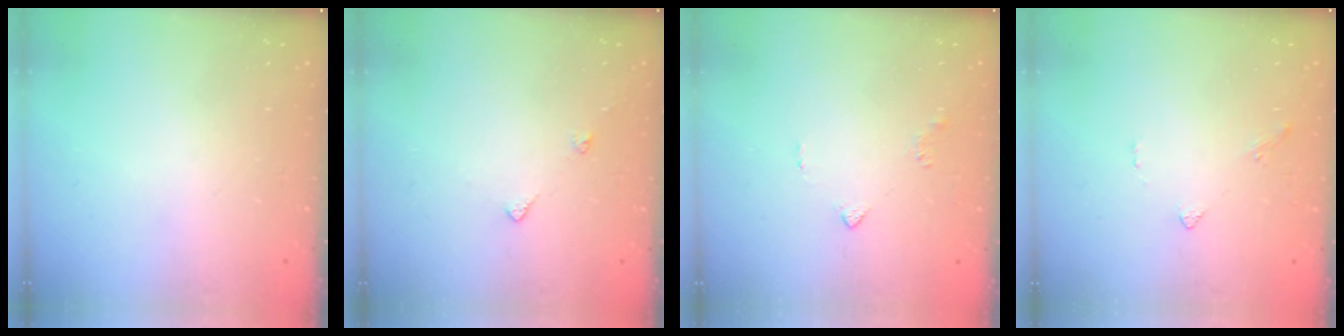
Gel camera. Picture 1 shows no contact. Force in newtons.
{"total": 5.5, "press": 5.5, "slide": 0.7}
{"total": 2.8, "press": 2.8, "slide": 0.6}
{"total": 1.6, "press": 1.5, "slide": 0.5}